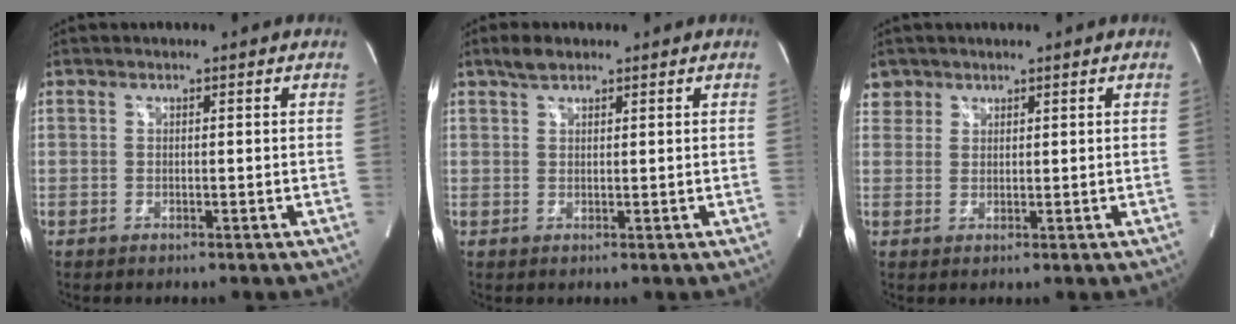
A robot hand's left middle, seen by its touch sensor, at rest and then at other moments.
{"total": 2.4, "force": [1.8, 1.0, 1.2], "torque": [-0.028, 0.008, 0.034]}
{"total": 2.4, "force": [1.6, 1.7, -0.4], "torque": [0.018, 0.007, 0.026]}